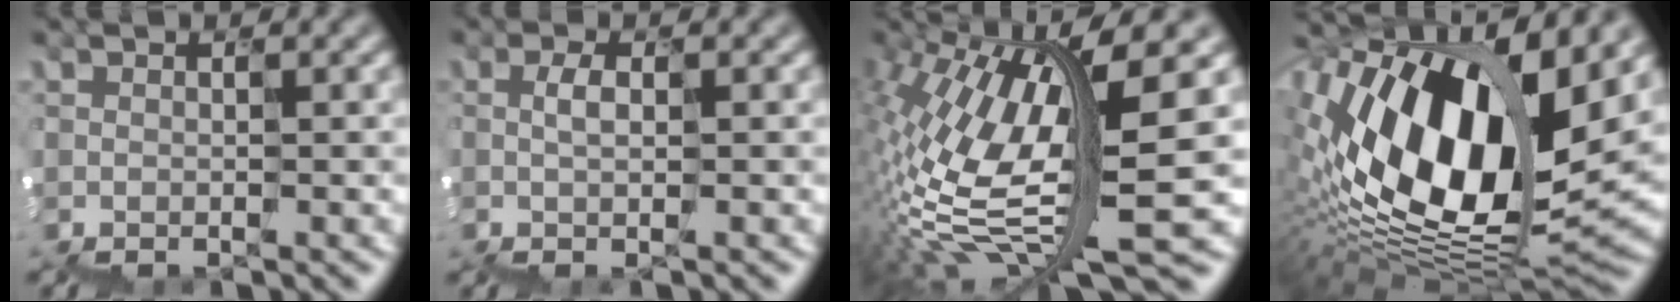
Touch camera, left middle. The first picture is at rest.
{"total": 0.0}
{"total": 10.8, "force": [1.9, 2.9, 10.2], "torque": [-0.234, -0.003, 0.049]}
{"total": 14.4, "force": [4.1, 7.8, 11.3], "torque": [-0.220, 0.011, 0.063]}